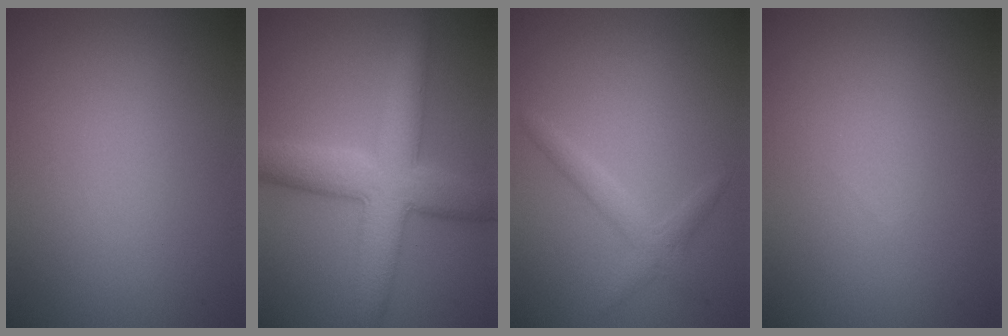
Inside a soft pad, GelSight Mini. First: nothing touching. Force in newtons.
{"total": 7.3, "press": 7.3, "slide": 0.1}
{"total": 1.8, "press": 1.8, "slide": 0.0}
{"total": 0.0}